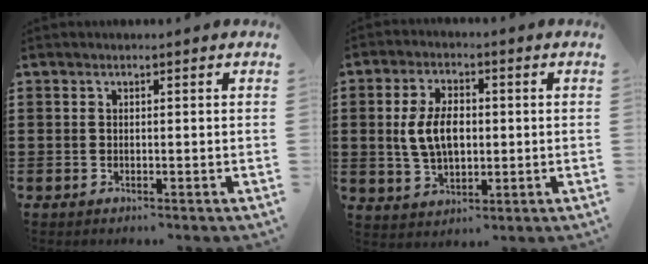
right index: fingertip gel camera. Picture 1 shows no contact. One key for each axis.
{"total": 7.2, "fx": 0.3, "fy": 4.3, "fz": 5.8, "tx": -0.128, "ty": 0.004, "tz": -0.004}